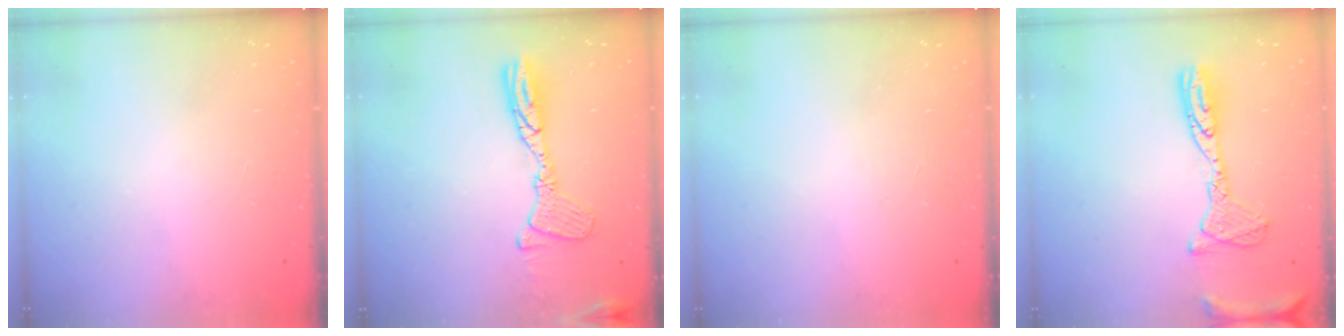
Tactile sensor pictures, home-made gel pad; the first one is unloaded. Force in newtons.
{"total": 13.5, "press": 13.5, "slide": 1.3}
{"total": 0.9, "press": 0.0, "slide": 0.9}
{"total": 13.7, "press": 13.7, "slide": 1.3}